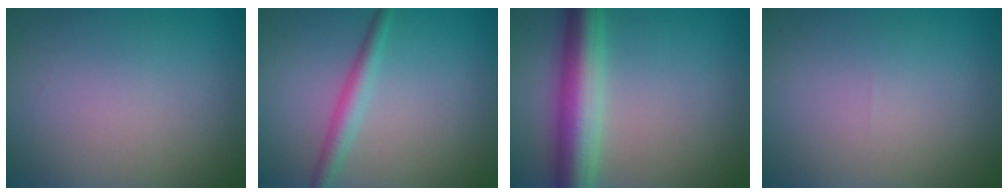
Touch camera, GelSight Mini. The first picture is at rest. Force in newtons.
{"total": 2.4, "press": 2.4, "slide": 0.1}
{"total": 7.2, "press": 7.2, "slide": 0.1}
{"total": 0.0}